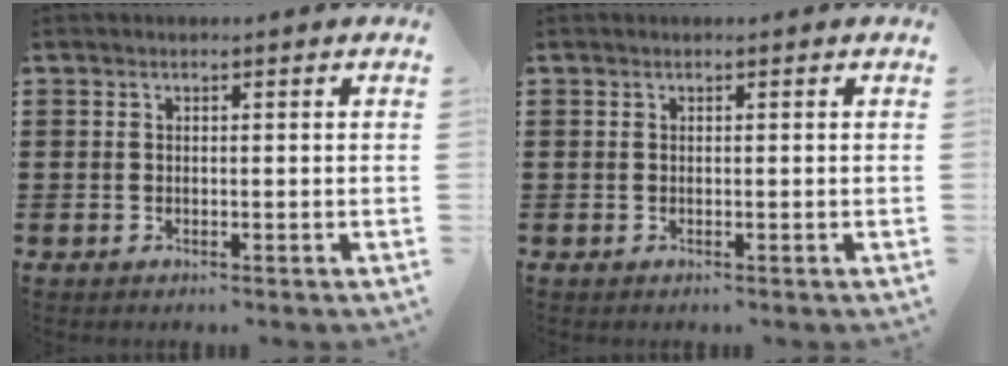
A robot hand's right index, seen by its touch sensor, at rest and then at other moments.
{"total": 0.0}